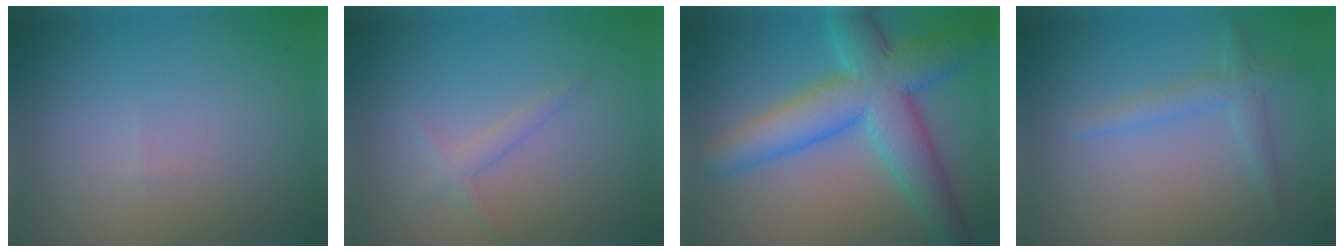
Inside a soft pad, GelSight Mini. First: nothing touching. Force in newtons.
{"total": 1.3, "press": 1.3, "slide": 0.1}
{"total": 9.5, "press": 9.5, "slide": 0.1}
{"total": 2.0, "press": 2.0, "slide": 0.1}